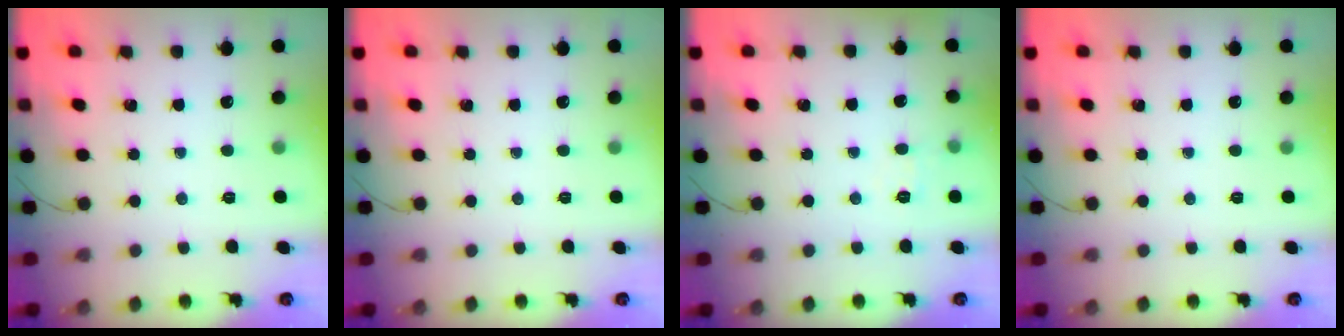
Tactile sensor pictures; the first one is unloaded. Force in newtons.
{"total": 0.0}
{"total": 6.1, "press": 6.0, "slide": 1.3}
{"total": 0.0}